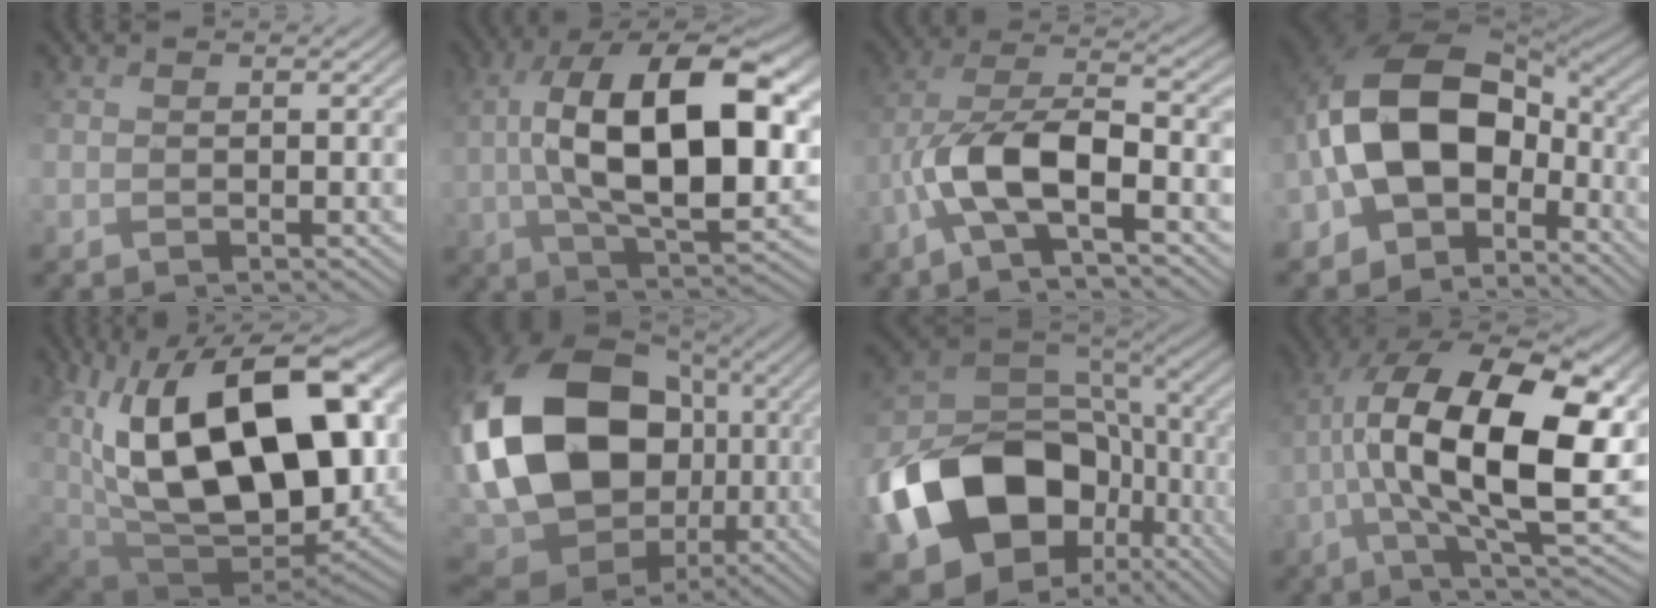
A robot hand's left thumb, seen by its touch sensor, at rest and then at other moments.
{"total": 17.3, "force": [1.8, 8.4, 15.1], "torque": [-0.263, 0.008, 0.025]}
{"total": 10.0, "force": [-3.7, 3.5, 8.6], "torque": [-0.174, 0.006, -0.081]}
{"total": 14.9, "force": [-3.3, 10.0, 10.6], "torque": [-0.205, 0.001, -0.077]}
{"total": 22.9, "force": [5.4, 12.2, 18.7], "torque": [-0.378, 0.008, 0.120]}
{"total": 24.0, "force": [0.1, 18.5, 15.2], "torque": [-0.388, -0.020, 0.009]}
{"total": 18.1, "force": [-5.0, 13.3, 11.3], "torque": [-0.258, -0.034, -0.083]}
{"total": 18.7, "force": [0.1, 8.2, 16.8], "torque": [-0.287, 0.018, -0.003]}